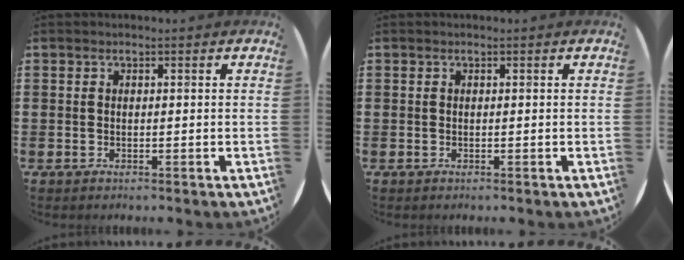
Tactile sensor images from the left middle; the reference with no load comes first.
{"total": 0.0}